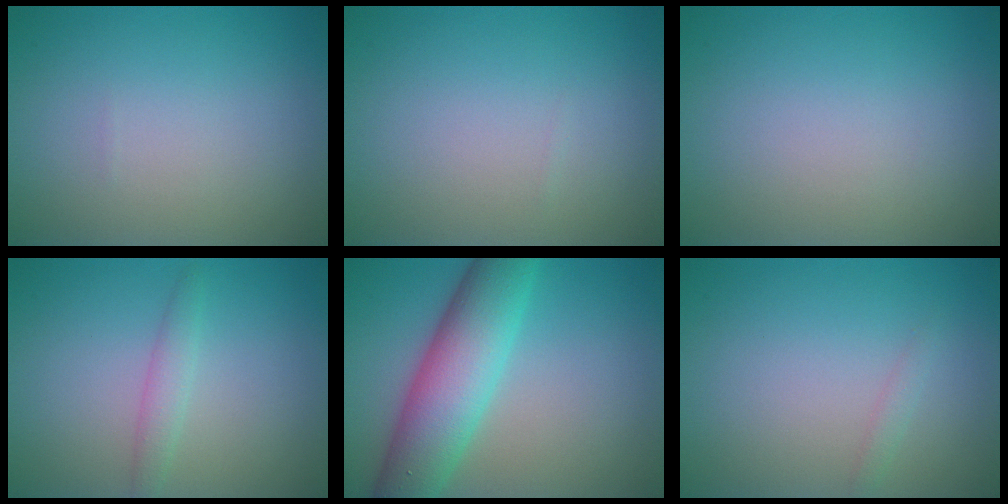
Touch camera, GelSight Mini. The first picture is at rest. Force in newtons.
{"total": 0.0}
{"total": 0.0}
{"total": 1.6, "press": 1.6, "slide": 0.0}
{"total": 8.2, "press": 8.2, "slide": 0.2}
{"total": 0.7, "press": 0.7, "slide": 0.1}